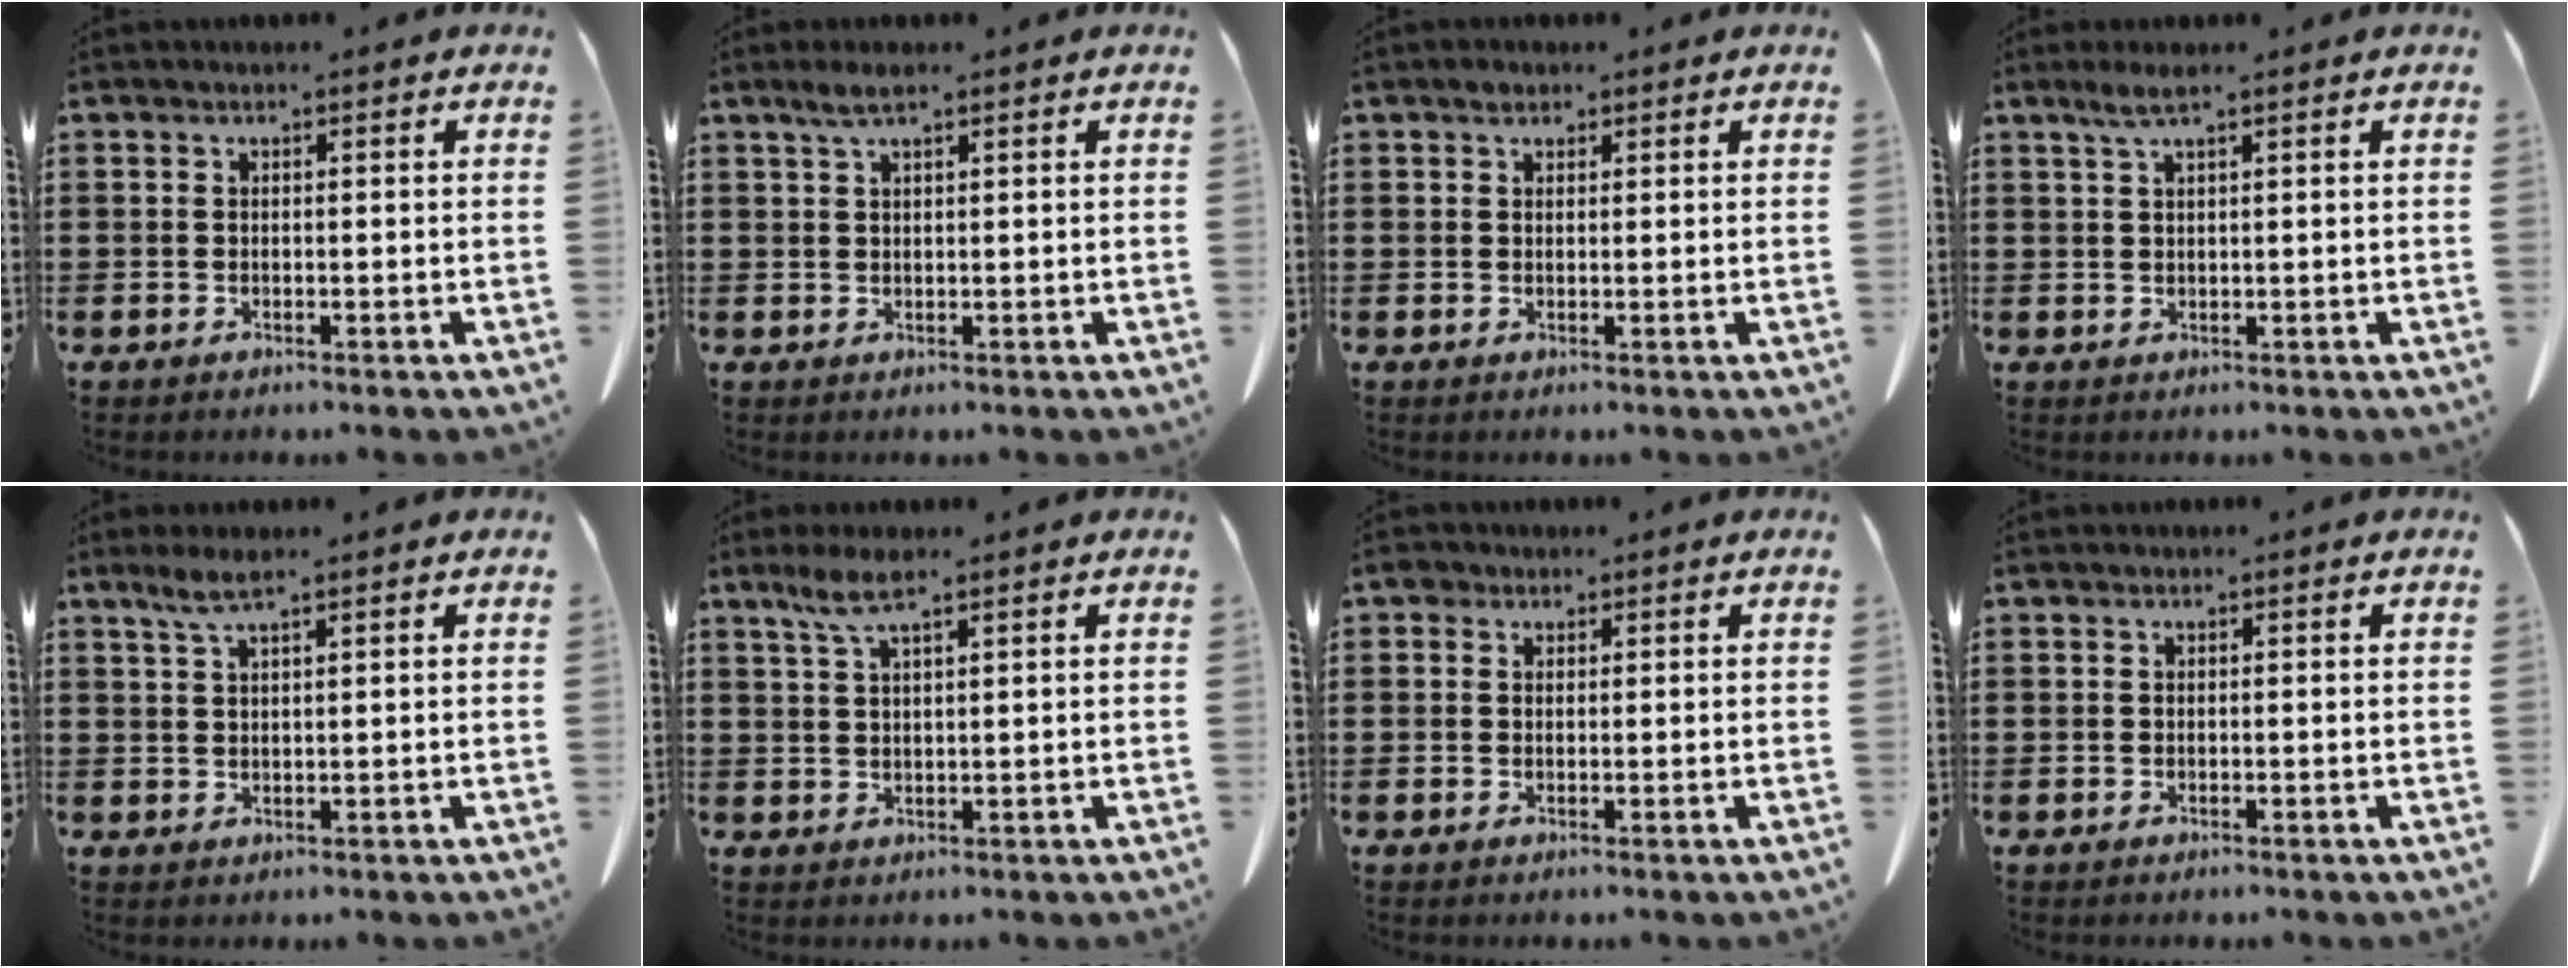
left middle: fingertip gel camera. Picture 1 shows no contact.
{"total": 2.4, "force": [1.5, 0.4, 1.8], "torque": [-0.037, 0.003, 0.026]}
{"total": 1.2, "force": [0.9, 0.7, 0.3], "torque": [-0.001, 0.001, 0.016]}
{"total": 2.2, "force": [1.4, 0.1, 1.7], "torque": [-0.036, 0.001, 0.025]}
{"total": 3.1, "force": [2.1, 0.4, 2.2], "torque": [-0.047, 0.002, 0.038]}
{"total": 4.2, "force": [2.7, 0.7, 3.2], "torque": [-0.070, 0.005, 0.046]}
{"total": 1.4, "force": [0.9, 1.0, 0.4], "torque": [-0.013, 0.006, 0.016]}
{"total": 0.0}